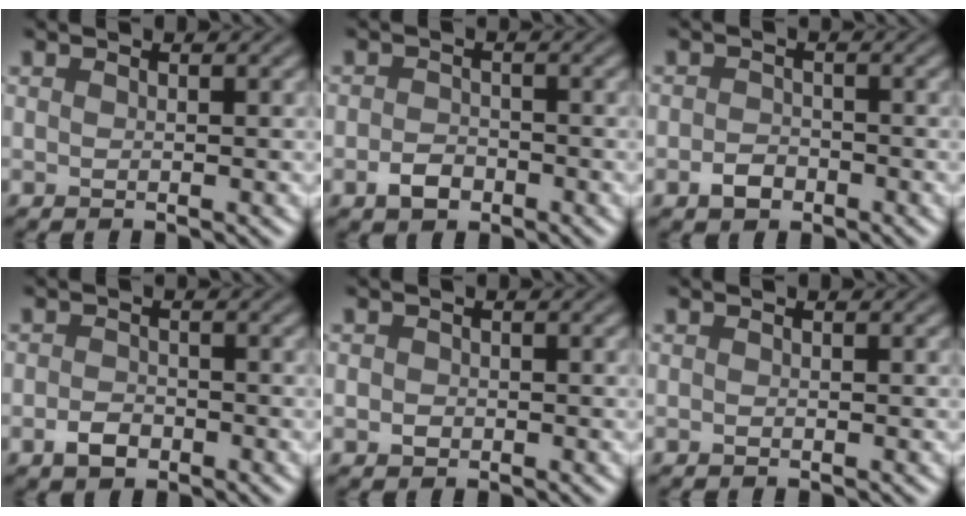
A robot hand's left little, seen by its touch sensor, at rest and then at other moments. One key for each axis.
{"total": 2.2, "fx": -1.3, "fy": 1.5, "fz": 1.0, "tx": -0.013, "ty": 0.002, "tz": -0.031}
{"total": 1.9, "fx": -1.1, "fy": 1.3, "fz": 0.8, "tx": -0.009, "ty": 0.001, "tz": -0.029}
{"total": 2.1, "fx": -1.2, "fy": 1.4, "fz": 1.1, "tx": -0.016, "ty": 0.001, "tz": -0.029}
{"total": 1.1, "fx": -0.2, "fy": 1.0, "fz": 0.4, "tx": -0.004, "ty": -0.002, "tz": -0.010}
{"total": 0.0}